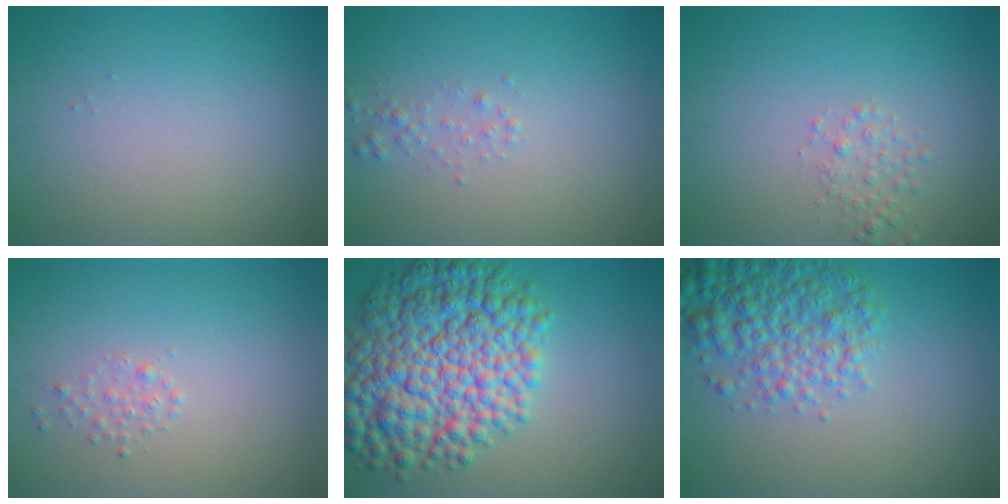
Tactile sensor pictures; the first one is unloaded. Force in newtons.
{"total": 0.9, "press": 0.9, "slide": 0.0}
{"total": 1.5, "press": 1.5, "slide": 0.1}
{"total": 1.0, "press": 1.0, "slide": 0.1}
{"total": 12.1, "press": 12.1, "slide": 0.2}
{"total": 5.5, "press": 5.4, "slide": 0.2}